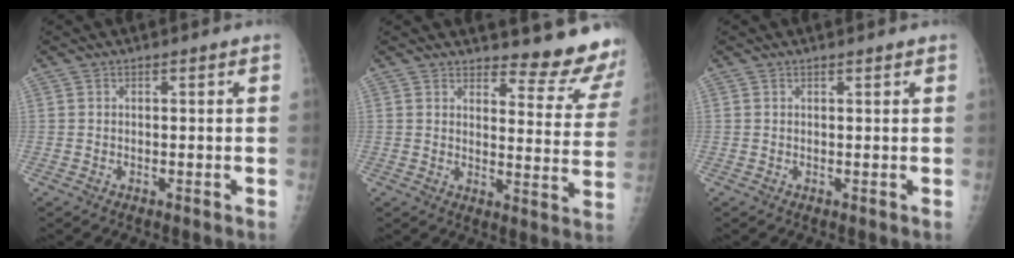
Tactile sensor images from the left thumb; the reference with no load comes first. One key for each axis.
{"total": 13.7, "fx": 12.9, "fy": 2.1, "fz": 4.2, "tx": -0.023, "ty": -0.151, "tz": 0.147}
{"total": 0.6, "fx": 0.5, "fy": 0.1, "fz": 0.3, "tx": -0.005, "ty": -0.002, "tz": 0.009}